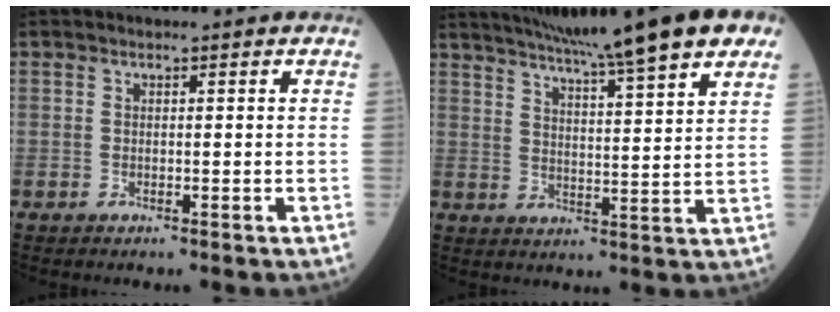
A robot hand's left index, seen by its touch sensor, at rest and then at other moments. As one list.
[{"total": 20.0, "force": [15.4, 0.5, 12.8], "torque": [-0.204, 0.014, 0.208]}]